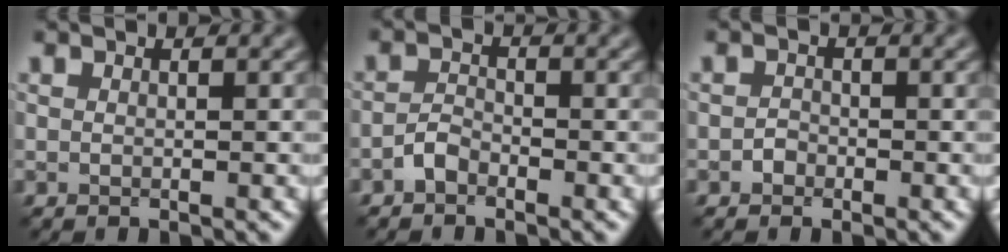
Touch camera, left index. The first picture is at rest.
{"total": 1.5, "force": [-1.2, 0.7, 0.6], "torque": [-0.009, 0.007, -0.027]}
{"total": 0.9, "force": [-0.5, 0.7, 0.2], "torque": [0.000, 0.001, -0.009]}